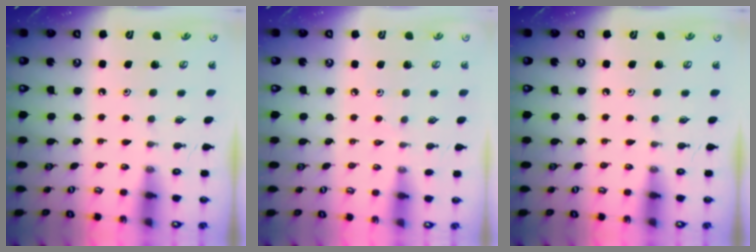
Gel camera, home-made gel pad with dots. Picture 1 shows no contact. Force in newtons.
{"total": 2.1, "press": 2.1, "slide": 0.5}
{"total": 0.0}